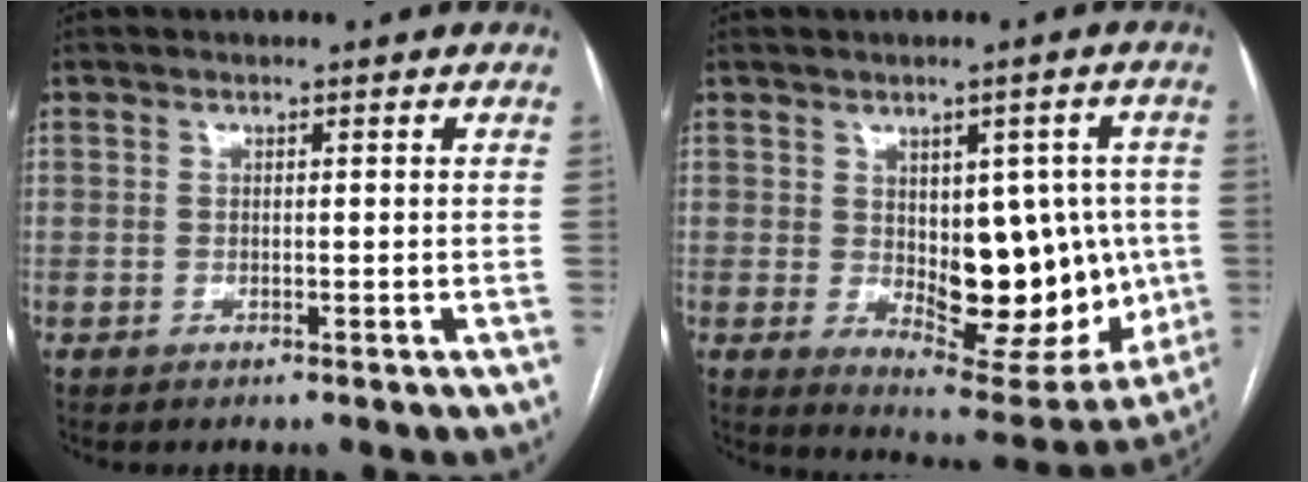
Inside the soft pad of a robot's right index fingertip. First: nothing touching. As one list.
[{"total": 16.5, "force": [-0.9, 7.7, 14.6], "torque": [-0.195, 0.000, 0.012]}]